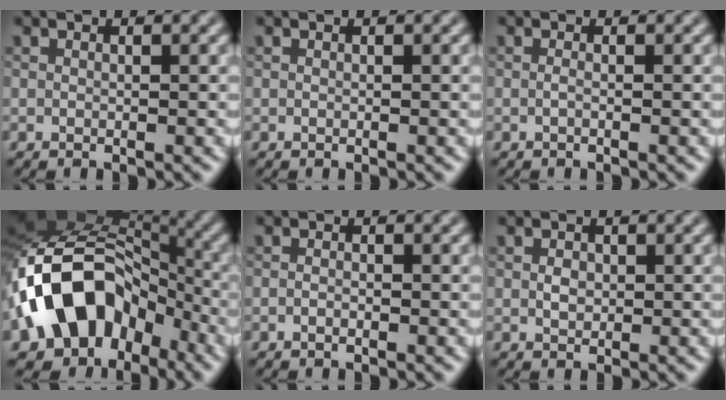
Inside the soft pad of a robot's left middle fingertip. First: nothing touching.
{"total": 0.0}
{"total": 0.5, "force": [-0.2, 0.1, 0.5], "torque": [-0.011, -0.001, -0.005]}
{"total": 13.8, "force": [-4.8, 9.8, 8.4], "torque": [-0.141, 0.017, -0.101]}
{"total": 0.7, "force": [-0.3, 0.3, 0.5], "torque": [-0.008, -0.003, -0.007]}
{"total": 1.2, "force": [0.1, 0.9, 0.8], "torque": [-0.016, -0.001, 0.000]}